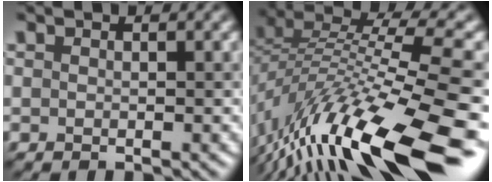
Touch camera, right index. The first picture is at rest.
{"total": 14.3, "force": [-6.7, 3.4, 12.1], "torque": [-0.231, 0.024, -0.120]}